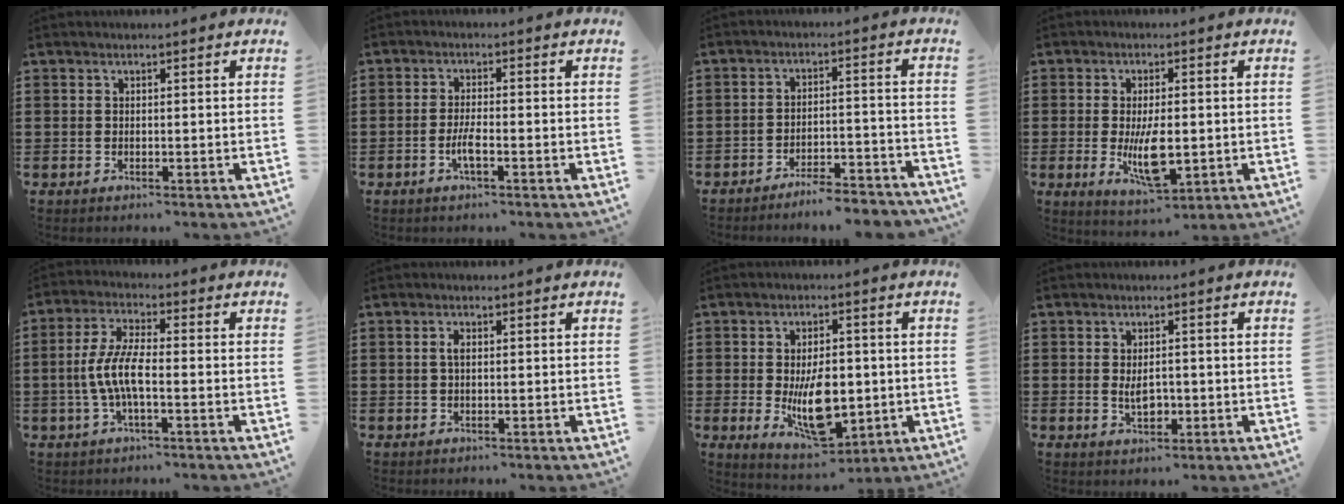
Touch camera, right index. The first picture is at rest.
{"total": 3.0, "force": [-1.2, 0.4, 2.7], "torque": [-0.063, -0.005, -0.026]}
{"total": 5.0, "force": [-4.8, -0.1, 1.2], "torque": [-0.023, 0.000, -0.096]}
{"total": 7.6, "force": [-0.9, 2.8, 7.0], "torque": [-0.139, -0.013, -0.019]}
{"total": 6.7, "force": [-1.6, 1.9, 6.2], "torque": [-0.149, -0.011, -0.040]}
{"total": 1.6, "force": [0.2, 0.7, 1.4], "torque": [-0.030, 0.004, 0.001]}
{"total": 10.1, "force": [-1.3, 5.0, 8.7], "torque": [-0.150, -0.011, -0.024]}
{"total": 3.8, "force": [-0.3, 1.9, 3.2], "torque": [-0.054, 0.002, -0.007]}